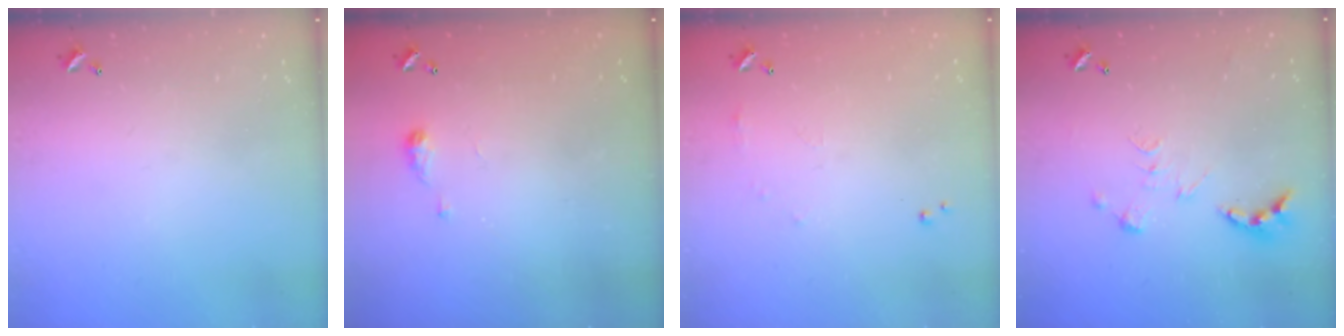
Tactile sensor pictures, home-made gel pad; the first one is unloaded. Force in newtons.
{"total": 4.8, "press": 4.7, "slide": 0.6}
{"total": 5.4, "press": 5.3, "slide": 0.6}
{"total": 0.0}